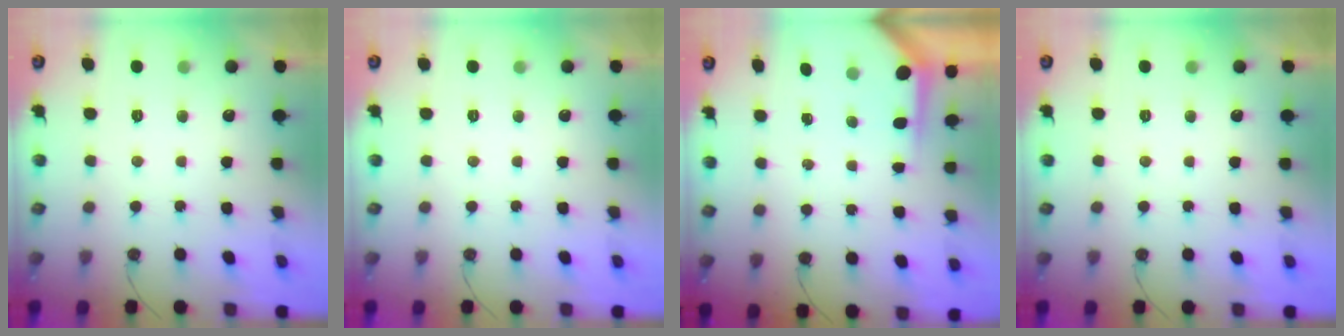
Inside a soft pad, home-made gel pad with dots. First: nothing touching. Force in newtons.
{"total": 0.0}
{"total": 3.6, "press": 3.6, "slide": 0.4}
{"total": 0.0}